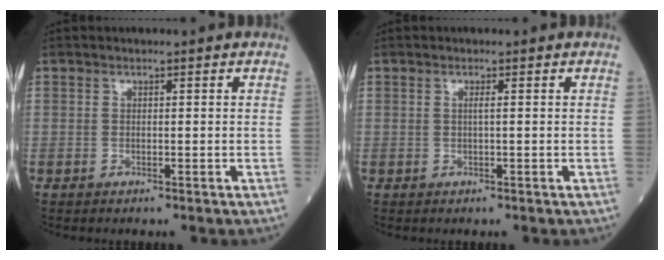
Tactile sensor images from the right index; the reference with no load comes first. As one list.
[{"total": 0.6, "force": [0.1, -0.1, 0.6], "torque": [-0.012, 0.000, 0.001]}]